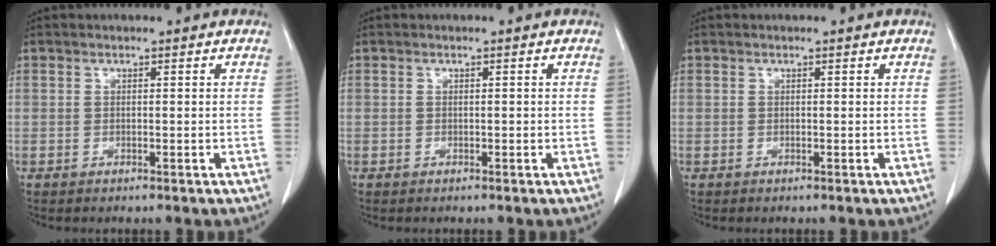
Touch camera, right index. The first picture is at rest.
{"total": 0.0}
{"total": 0.0}